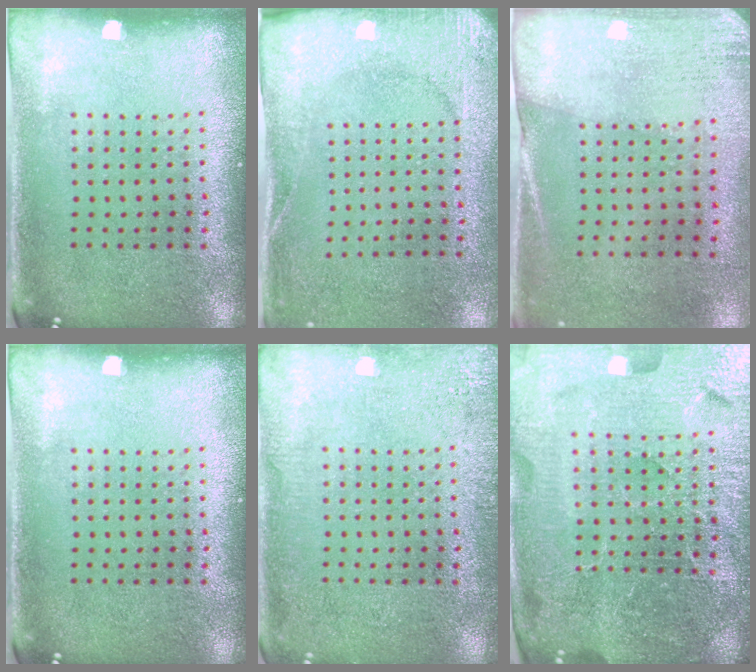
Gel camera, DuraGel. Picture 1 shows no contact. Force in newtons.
{"total": 2.7, "press": 2.3, "slide": 1.3}
{"total": 2.6, "press": 2.3, "slide": 1.3}
{"total": 0.0}
{"total": 2.8, "press": 2.8, "slide": 0.3}
{"total": 5.8, "press": 5.3, "slide": 2.5}